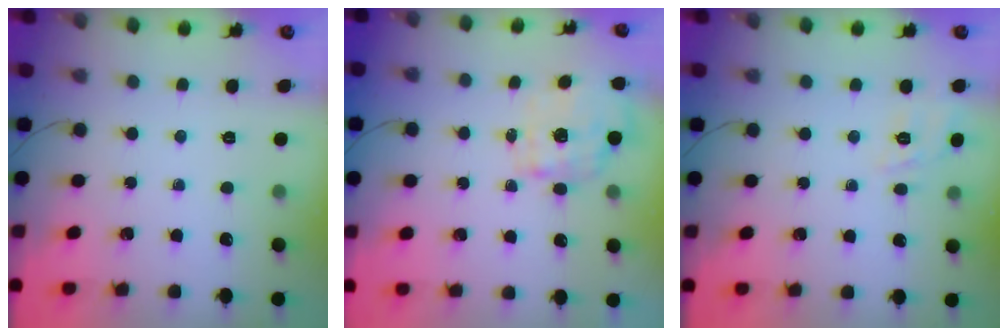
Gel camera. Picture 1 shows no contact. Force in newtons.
{"total": 2.6, "press": 2.3, "slide": 1.3}
{"total": 2.7, "press": 2.1, "slide": 1.7}